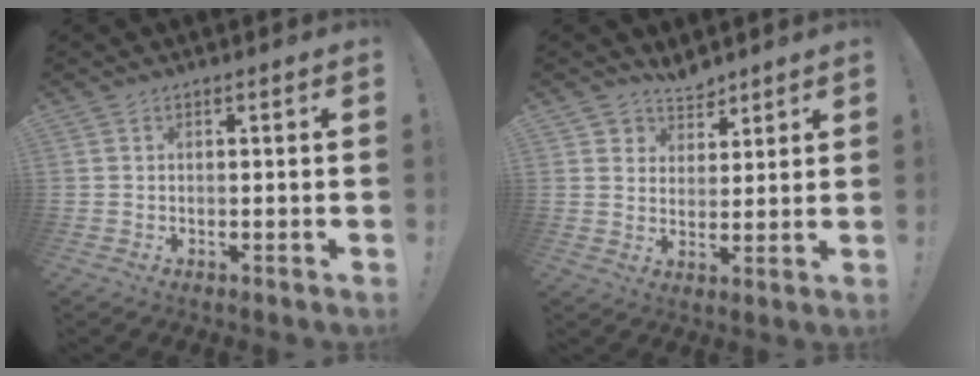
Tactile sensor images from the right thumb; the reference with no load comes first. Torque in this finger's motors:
{"motor_torque": [0.08, -0.13, 0.17, 0.32, 0.00]}